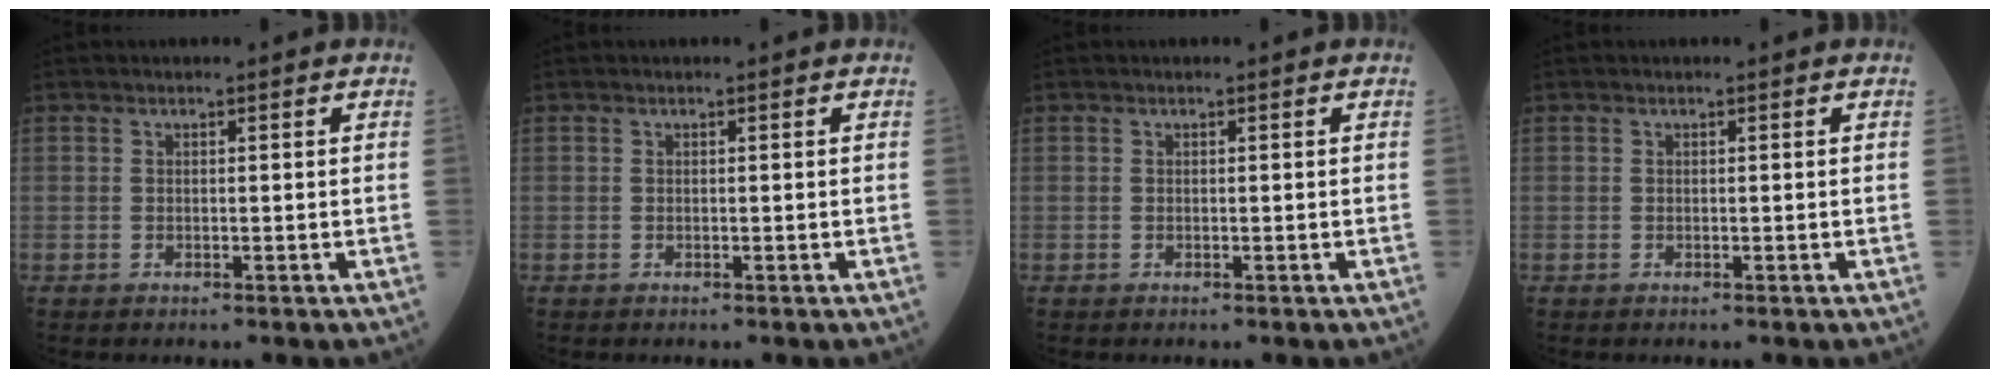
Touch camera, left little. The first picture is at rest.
{"total": 0.0}
{"total": 0.0}
{"total": 0.0}